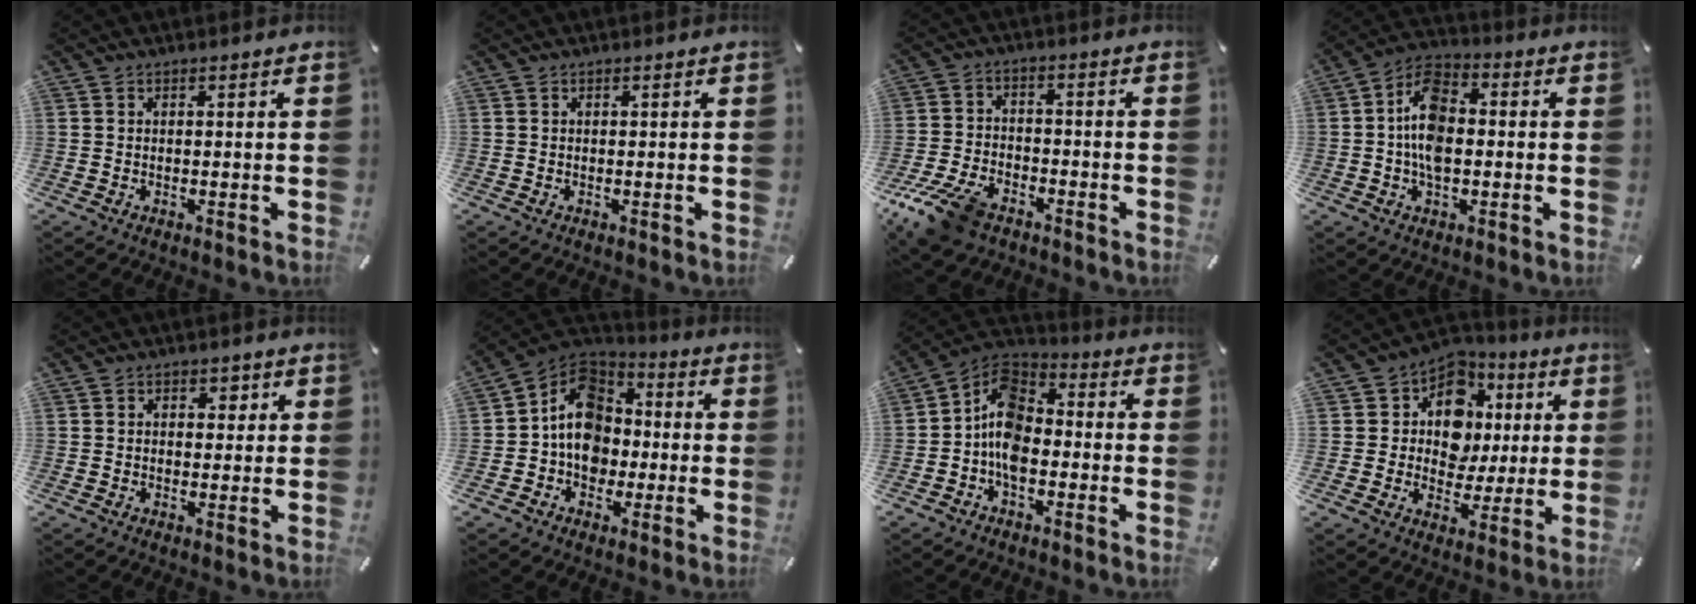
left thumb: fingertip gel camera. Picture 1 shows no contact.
{"total": 0.0}
{"total": 10.9, "force": [-7.5, 5.8, 5.4], "torque": [-0.115, 0.036, -0.141]}
{"total": 10.6, "force": [-0.9, 6.6, 8.2], "torque": [-0.160, 0.014, -0.017]}
{"total": 2.4, "force": [0.4, 2.1, 1.1], "torque": [-0.001, -0.002, -0.003]}
{"total": 12.6, "force": [-1.8, 11.1, 5.8], "torque": [-0.109, 0.015, -0.032]}
{"total": 10.2, "force": [-3.6, 6.8, 6.7], "torque": [-0.154, 0.010, -0.074]}
{"total": 12.2, "force": [2.4, 10.6, 5.4], "torque": [-0.086, -0.013, 0.049]}